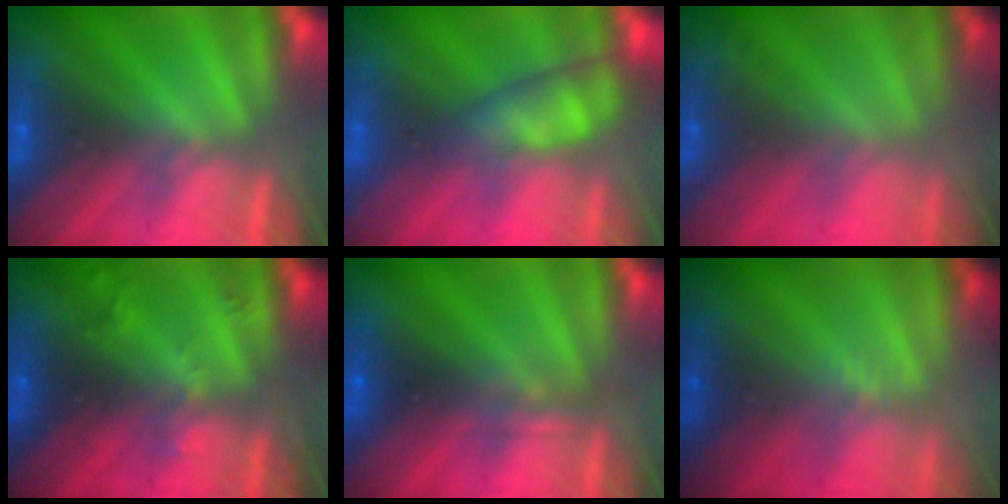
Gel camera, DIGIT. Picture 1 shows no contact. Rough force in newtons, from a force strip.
{"total": 4.7}
{"total": 1.6}
{"total": 2.4}
{"total": 2.3}
{"total": 2.4}